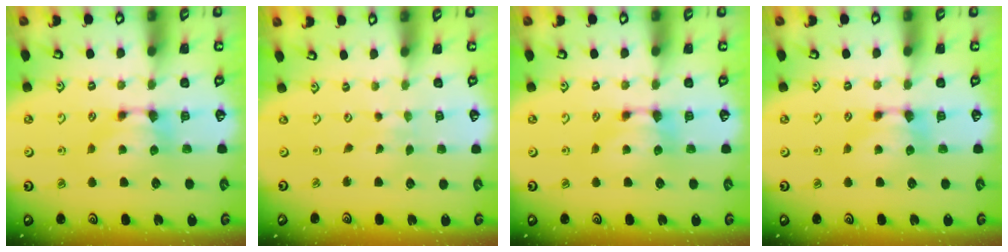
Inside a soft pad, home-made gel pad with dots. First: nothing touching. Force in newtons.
{"total": 5.0, "press": 5.0, "slide": 0.2}
{"total": 0.0}
{"total": 0.0}